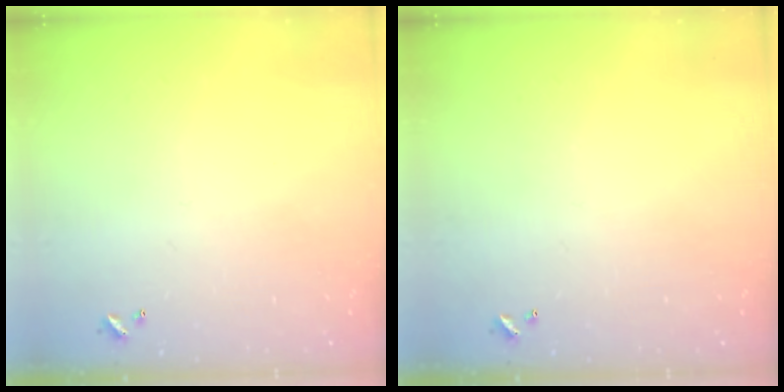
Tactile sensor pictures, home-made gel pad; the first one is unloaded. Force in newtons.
{"total": 0.0}